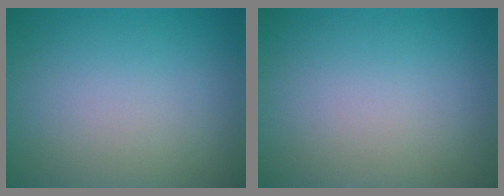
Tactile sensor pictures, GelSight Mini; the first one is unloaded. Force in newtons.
{"total": 0.0}